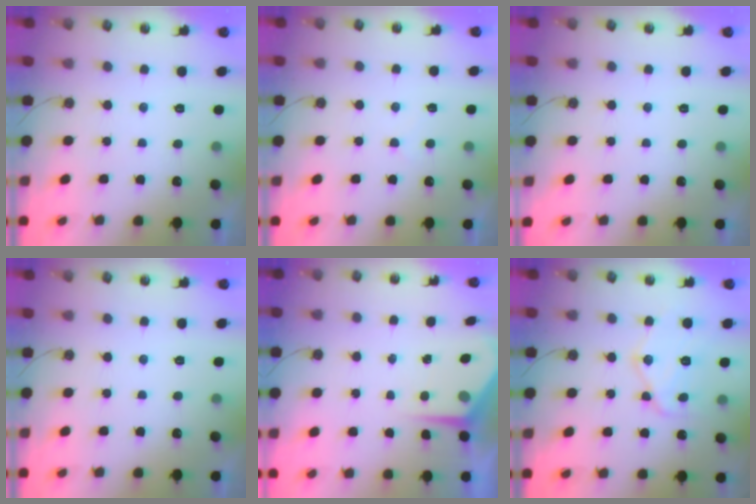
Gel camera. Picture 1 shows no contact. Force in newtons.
{"total": 4.6, "press": 4.6, "slide": 0.5}
{"total": 0.0}
{"total": 0.0}
{"total": 5.2, "press": 5.2, "slide": 0.1}
{"total": 14.6, "press": 14.6, "slide": 1.3}